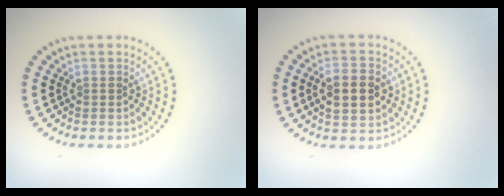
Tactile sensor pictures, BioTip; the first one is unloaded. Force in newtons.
{"total": 4.1, "press": 4.1, "slide": 0.2}